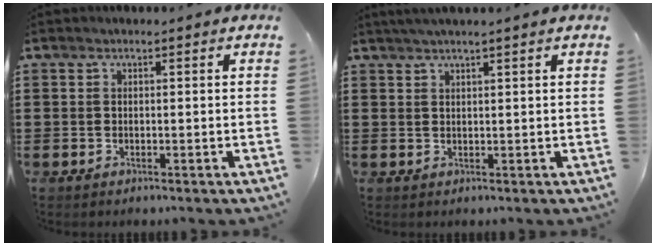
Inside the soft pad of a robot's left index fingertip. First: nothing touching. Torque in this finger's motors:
{"motor_torque": [0.03, 0.00, 0.29, 0.01]}